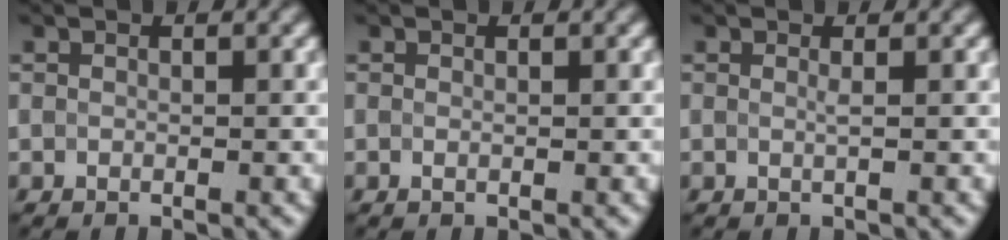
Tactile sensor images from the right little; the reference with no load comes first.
{"total": 0.0}
{"total": 0.0}